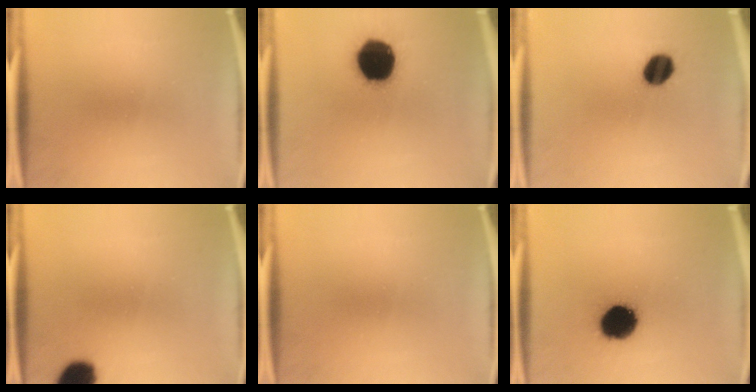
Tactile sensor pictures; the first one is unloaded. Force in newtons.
{"total": 19.1}
{"total": 7.5}
{"total": 8.6}
{"total": 0.0}
{"total": 14.6}